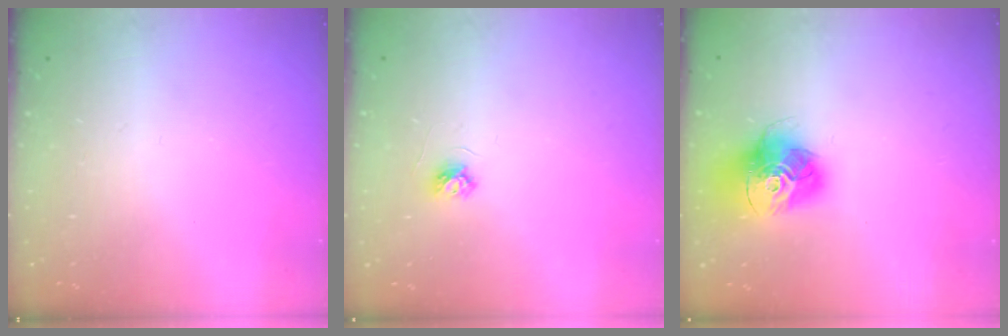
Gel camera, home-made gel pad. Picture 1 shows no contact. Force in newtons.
{"total": 3.8, "press": 3.7, "slide": 0.5}
{"total": 15.7, "press": 15.7, "slide": 1.4}